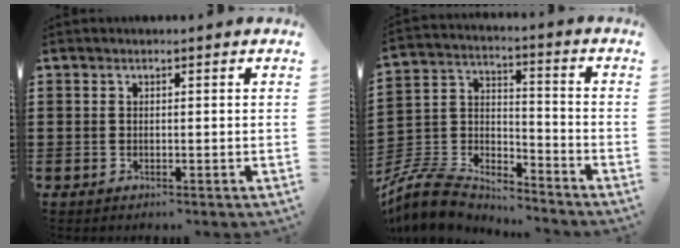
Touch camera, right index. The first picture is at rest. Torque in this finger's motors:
{"motor_torque": [-2.14, 0.00, -1.05, -0.21]}